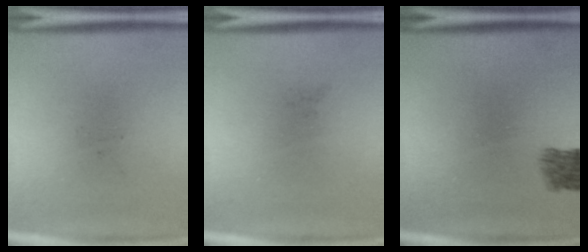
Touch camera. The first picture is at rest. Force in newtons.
{"total": 0.0}
{"total": 2.9}